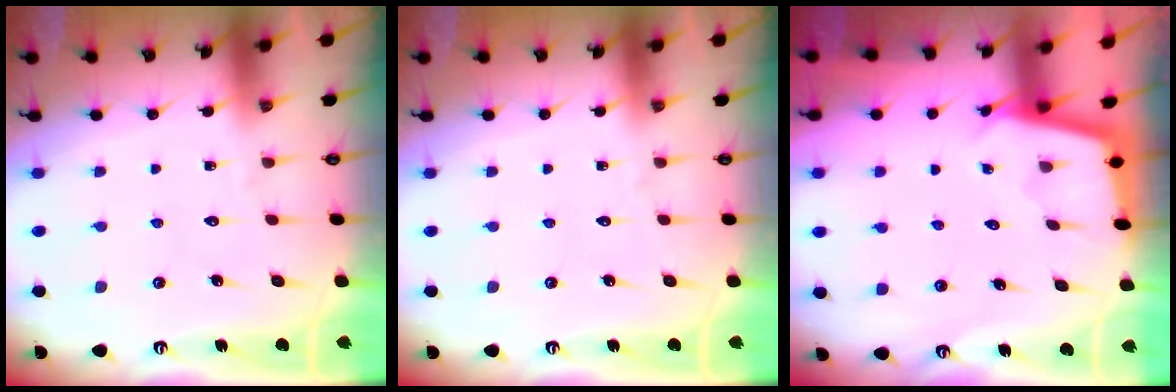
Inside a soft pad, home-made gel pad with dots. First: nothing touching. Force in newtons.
{"total": 0.0}
{"total": 2.4, "press": 2.4, "slide": 0.2}